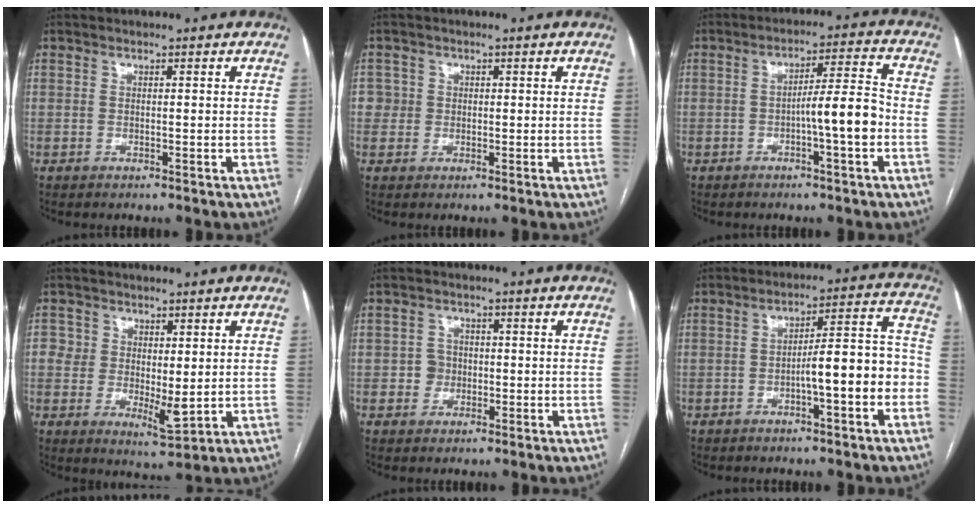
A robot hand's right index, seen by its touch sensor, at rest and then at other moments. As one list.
[{"total": 2.4, "force": [0.3, 2.4, -0.1], "torque": [0.020, 0.009, 0.002]}, {"total": 7.4, "force": [-2.1, 0.1, 7.1], "torque": [-0.109, 0.014, -0.033]}, {"total": 5.6, "force": [0.4, 3.6, 4.2], "torque": [-0.057, -0.010, 0.016]}, {"total": 2.5, "force": [-0.5, 2.4, 0.6], "torque": [-0.002, 0.009, -0.007]}, {"total": 9.1, "force": [-3.2, 1.4, 8.4], "torque": [-0.117, 0.039, -0.044]}]